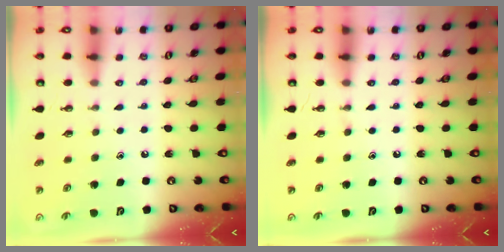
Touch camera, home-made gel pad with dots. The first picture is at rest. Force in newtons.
{"total": 0.0}